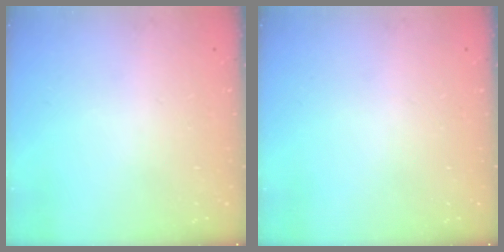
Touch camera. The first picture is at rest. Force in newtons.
{"total": 0.0}